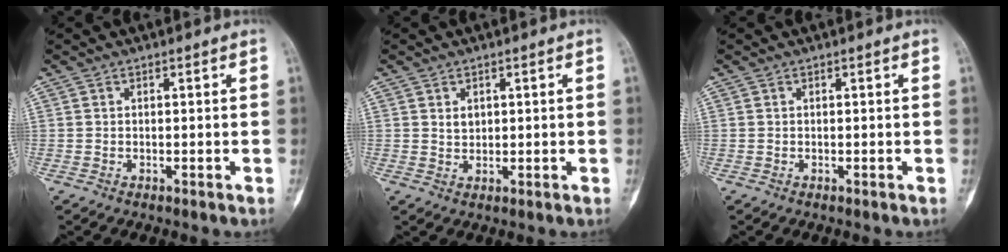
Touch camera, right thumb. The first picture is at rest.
{"total": 1.9, "force": [0.7, 1.4, 1.0], "torque": [-0.009, -0.005, 0.015]}
{"total": 0.0}